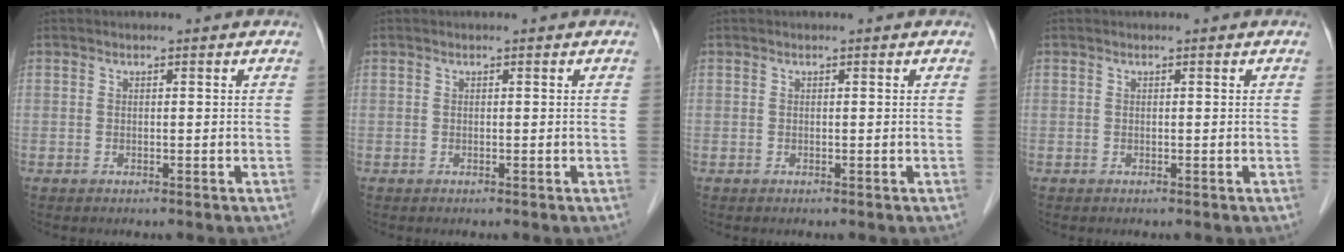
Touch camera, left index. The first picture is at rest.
{"total": 0.0}
{"total": 0.0}
{"total": 0.0}